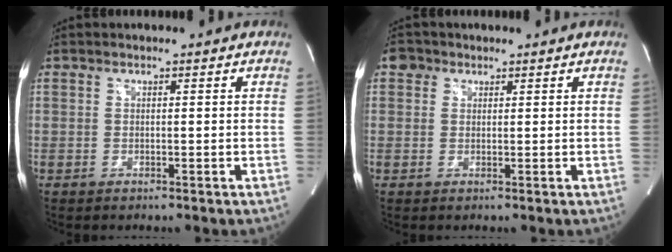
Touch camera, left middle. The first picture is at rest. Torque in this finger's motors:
{"motor_torque": [0.09, 0.03, -0.05, 0.00]}